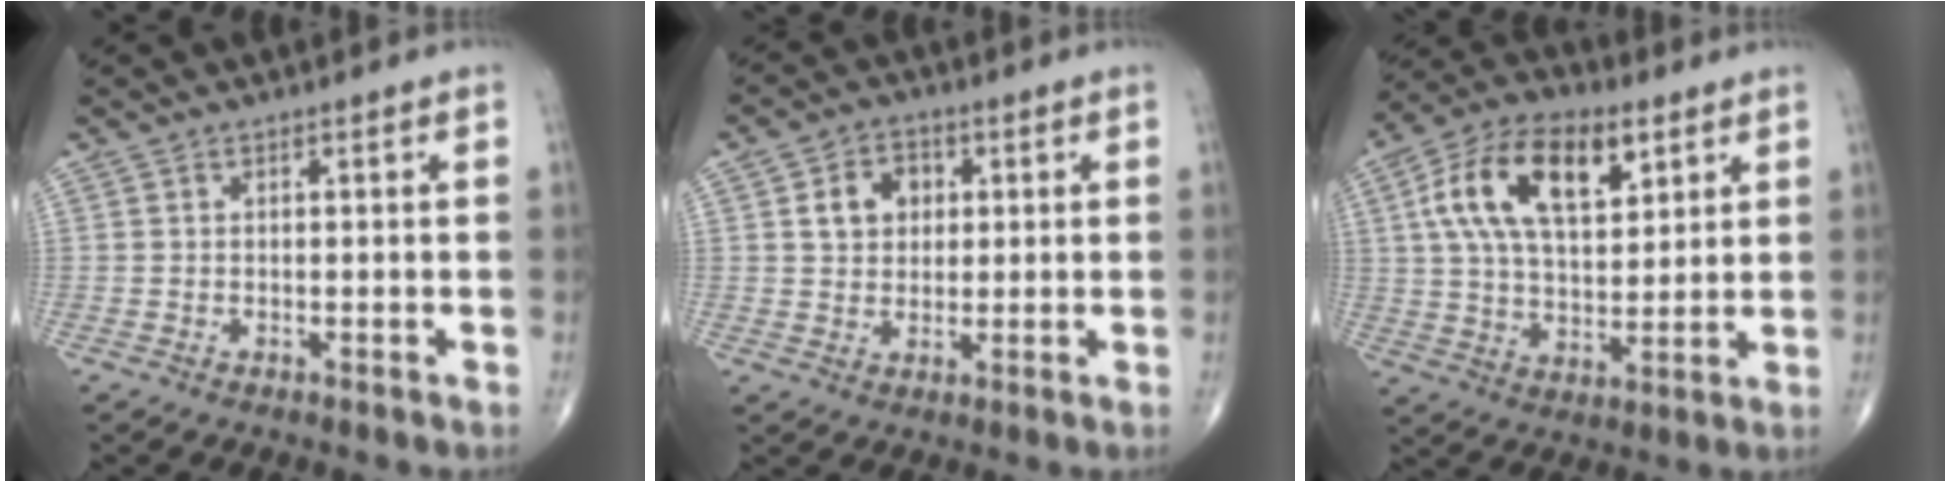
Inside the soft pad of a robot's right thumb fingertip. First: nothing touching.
{"total": 6.7, "force": [1.6, 5.4, 3.7], "torque": [-0.035, 0.002, 0.025]}
{"total": 18.2, "force": [6.8, 9.7, 13.8], "torque": [-0.229, -0.002, 0.118]}